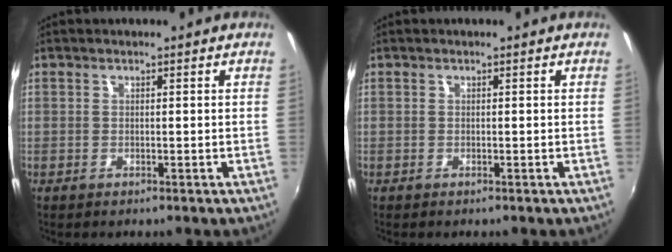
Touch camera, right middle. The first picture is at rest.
{"total": 0.0}